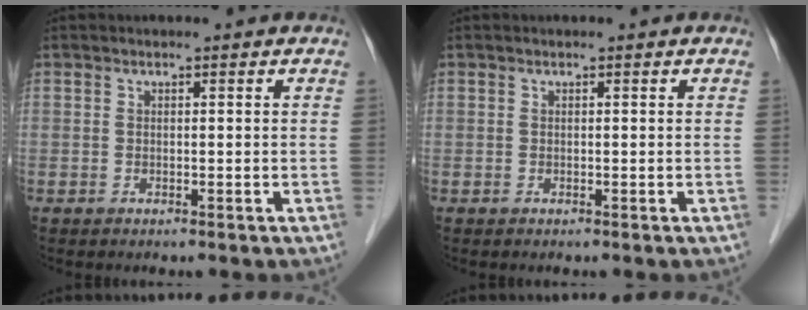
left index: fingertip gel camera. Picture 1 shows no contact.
{"total": 0.0}